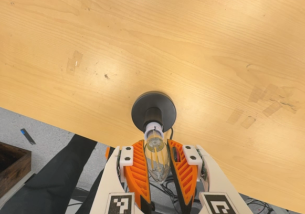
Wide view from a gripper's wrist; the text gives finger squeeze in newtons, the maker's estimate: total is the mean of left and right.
{"total": 13.2, "left": 13.6, "right": 12.8}